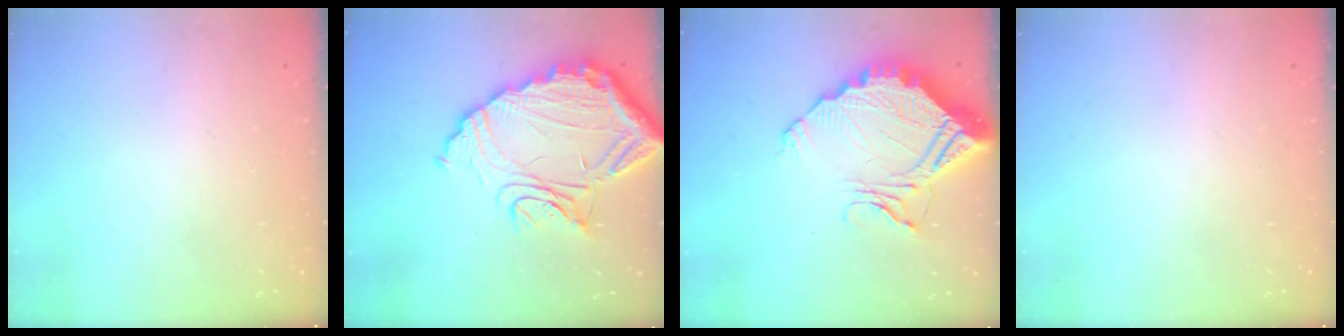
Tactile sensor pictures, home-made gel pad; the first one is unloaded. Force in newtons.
{"total": 19.5, "press": 19.4, "slide": 1.7}
{"total": 15.9, "press": 15.8, "slide": 1.0}
{"total": 0.0}